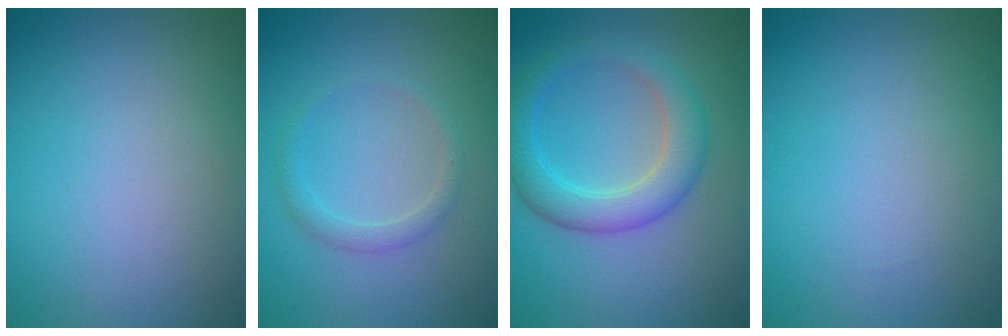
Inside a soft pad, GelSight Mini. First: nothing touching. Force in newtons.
{"total": 1.5, "press": 1.4, "slide": 0.0}
{"total": 4.3, "press": 4.3, "slide": 0.3}
{"total": 0.0}